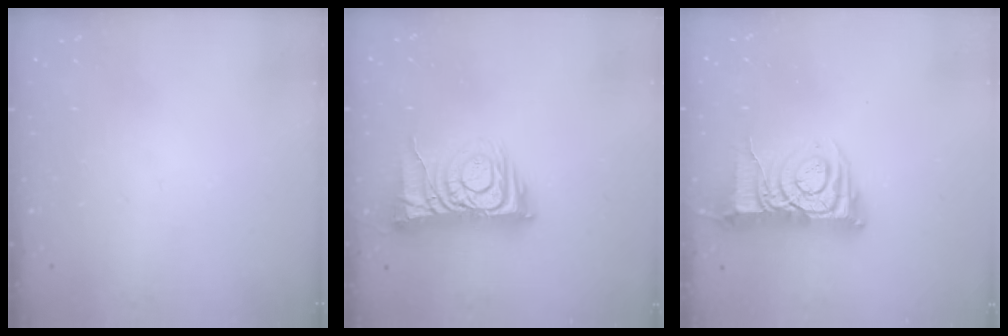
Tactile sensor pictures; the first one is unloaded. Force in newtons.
{"total": 12.2, "press": 12.1, "slide": 1.3}
{"total": 10.2, "press": 10.1, "slide": 1.3}